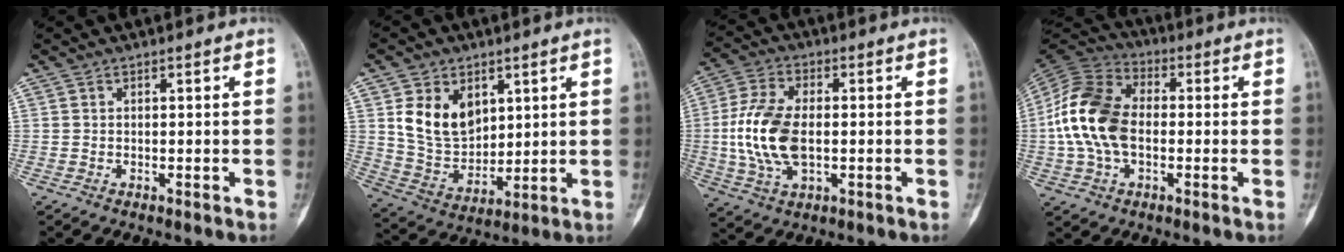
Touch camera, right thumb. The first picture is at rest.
{"total": 12.2, "force": [4.5, 8.7, 7.3], "torque": [-0.097, -0.028, 0.101]}
{"total": 13.3, "force": [-0.8, 7.4, 11.0], "torque": [-0.233, 0.006, -0.013]}
{"total": 15.5, "force": [-0.9, 10.1, 11.6], "torque": [-0.234, 0.030, -0.022]}